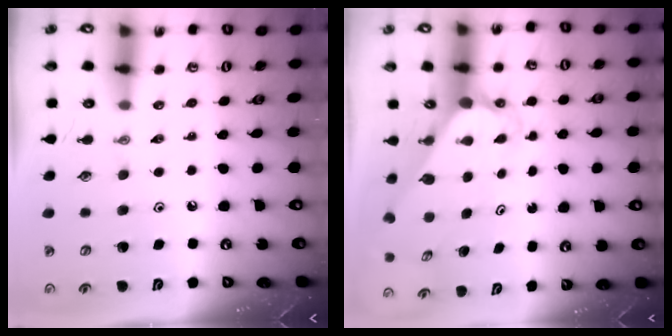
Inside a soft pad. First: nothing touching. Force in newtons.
{"total": 3.4, "press": 3.4, "slide": 0.3}